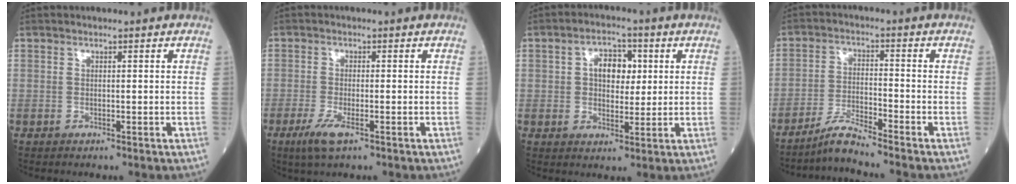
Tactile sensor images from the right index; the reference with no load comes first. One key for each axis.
{"total": 3.9, "fx": -2.1, "fy": 0.7, "fz": 3.2, "tx": -0.071, "ty": -0.010, "tz": -0.041}
{"total": 5.8, "fx": 1.3, "fy": 3.6, "fz": 4.4, "tx": -0.070, "ty": 0.017, "tz": 0.021}
{"total": 4.6, "fx": -4.3, "fy": -1.0, "fz": 1.4, "tx": -0.033, "ty": -0.022, "tz": -0.082}